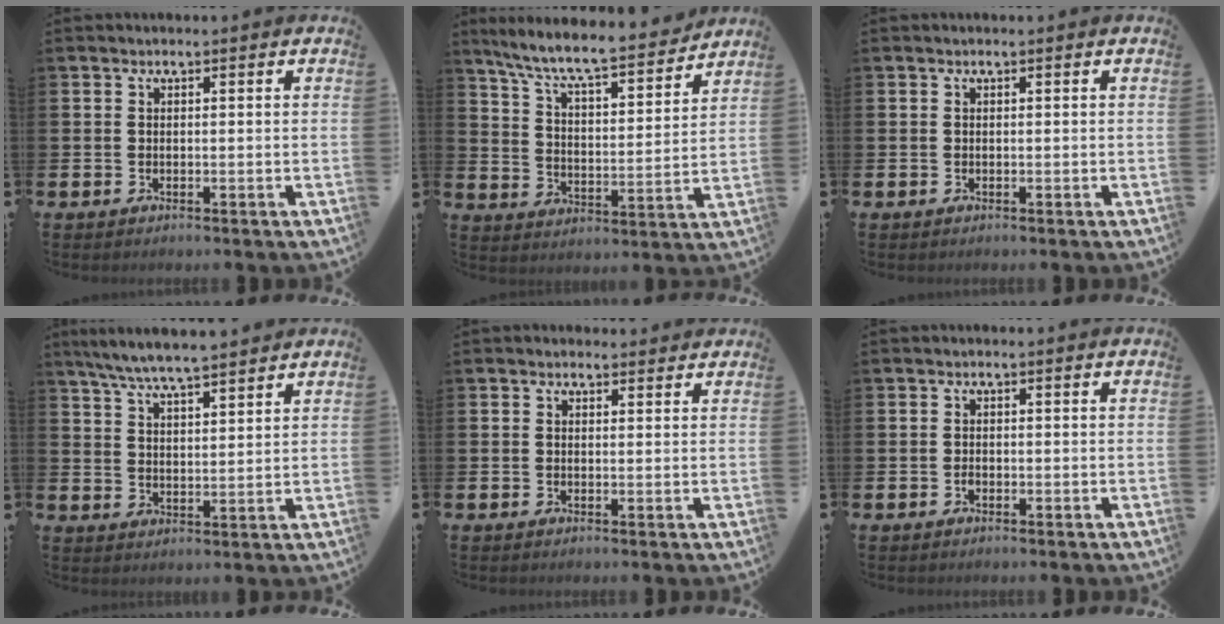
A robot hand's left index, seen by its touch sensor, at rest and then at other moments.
{"total": 8.5, "force": [7.9, 1.0, 3.2], "torque": [-0.091, -0.058, 0.131]}
{"total": 0.0}
{"total": 6.4, "force": [6.1, 0.2, 1.9], "torque": [-0.060, -0.024, 0.111]}
{"total": 1.0, "force": [0.9, 0.5, 0.1], "torque": [0.005, 0.003, 0.014]}
{"total": 0.8, "force": [-0.5, 0.5, 0.5], "torque": [-0.017, 0.004, -0.010]}